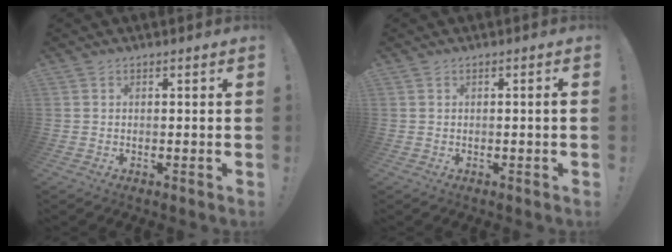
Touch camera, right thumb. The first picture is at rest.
{"total": 1.2, "force": [-0.1, -0.3, 1.2], "torque": [-0.021, 0.001, -0.004]}